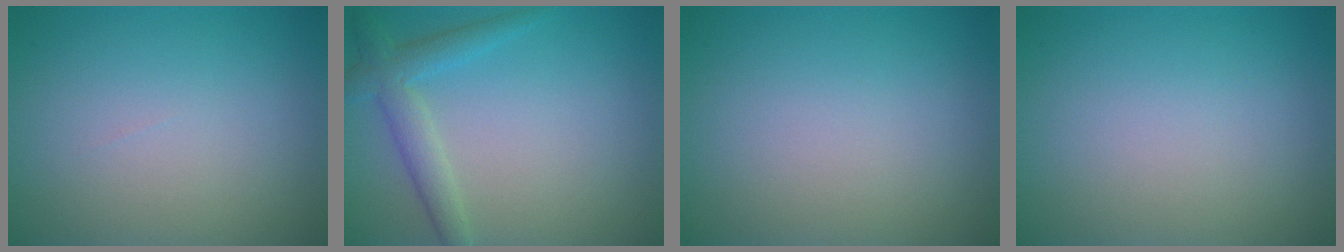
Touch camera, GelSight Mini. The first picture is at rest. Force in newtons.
{"total": 3.0, "press": 3.0, "slide": 0.0}
{"total": 0.0}
{"total": 0.0}